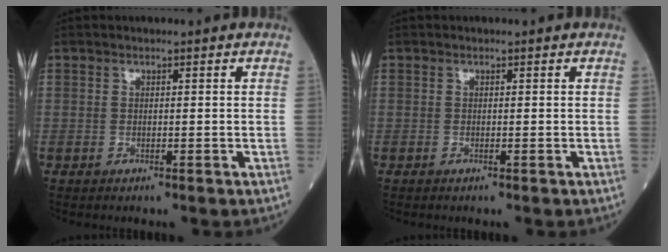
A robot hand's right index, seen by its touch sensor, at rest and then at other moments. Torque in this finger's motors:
{"motor_torque": [-0.05, -0.04, 0.04, 0.01]}